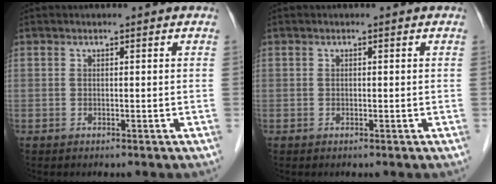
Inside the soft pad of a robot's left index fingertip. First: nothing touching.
{"total": 0.0}